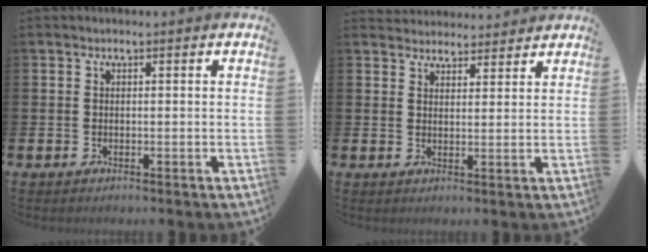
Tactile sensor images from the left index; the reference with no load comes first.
{"total": 3.5, "force": [3.4, 0.9, -0.3], "torque": [0.000, -0.016, 0.063]}